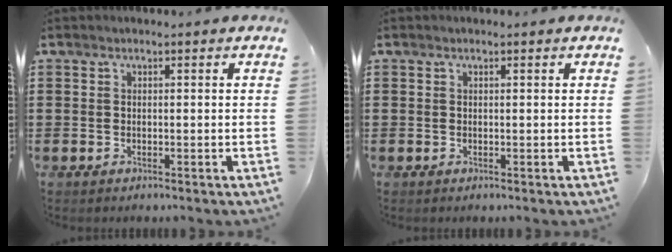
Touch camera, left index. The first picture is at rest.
{"total": 0.0}